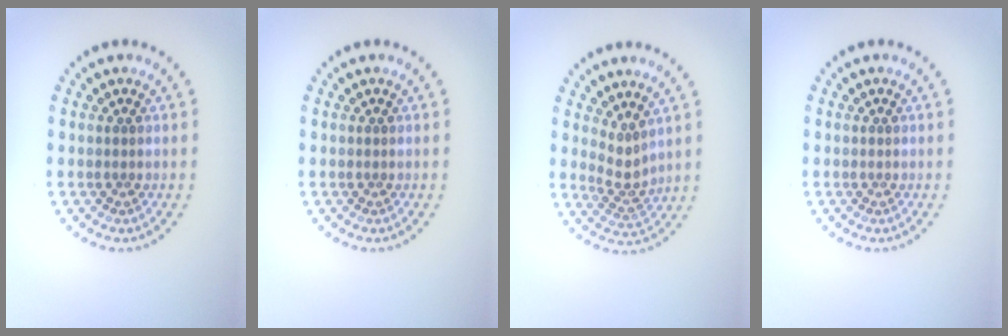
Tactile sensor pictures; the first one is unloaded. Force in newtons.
{"total": 0.0}
{"total": 2.2, "press": 1.5, "slide": 1.5}
{"total": 0.0}